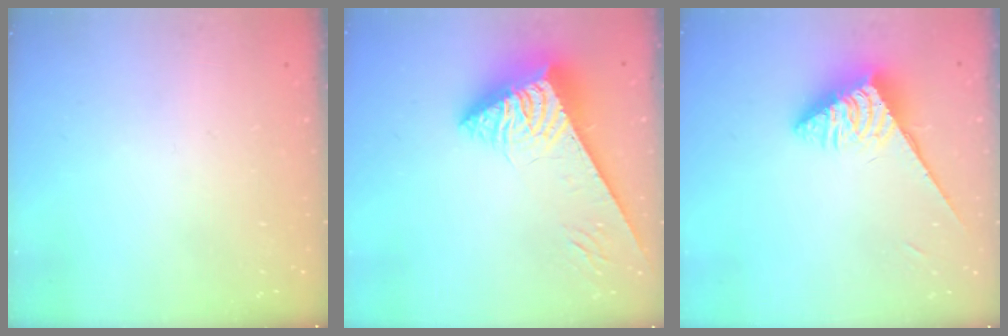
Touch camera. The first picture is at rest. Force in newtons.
{"total": 5.3, "press": 5.2, "slide": 0.7}
{"total": 4.0, "press": 4.0, "slide": 0.2}